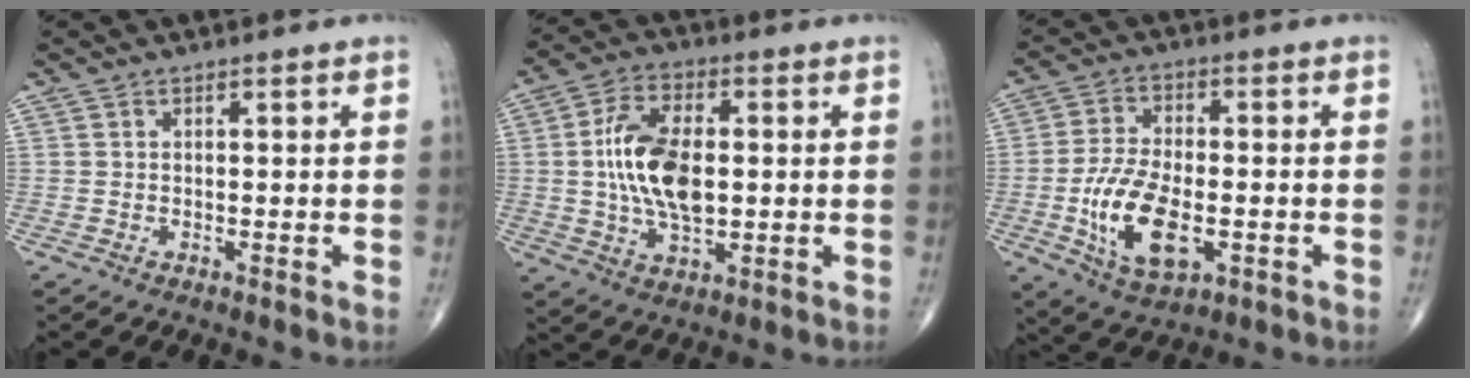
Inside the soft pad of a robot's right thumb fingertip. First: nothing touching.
{"total": 13.9, "force": [0.5, 7.3, 11.8], "torque": [-0.218, 0.006, 0.008]}
{"total": 13.1, "force": [-3.2, 6.5, 10.9], "torque": [-0.205, 0.004, -0.051]}